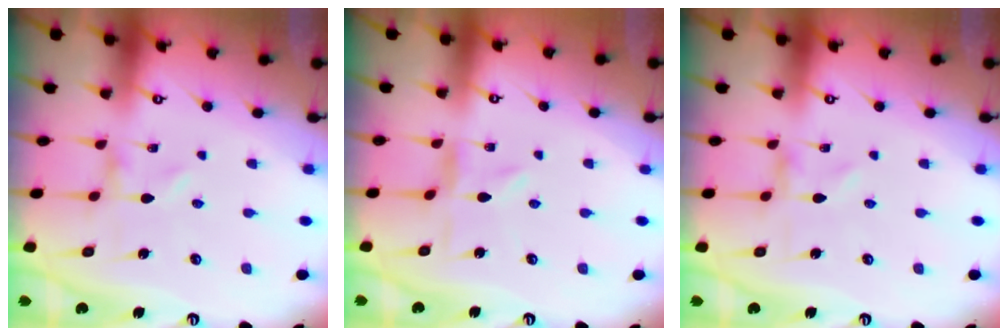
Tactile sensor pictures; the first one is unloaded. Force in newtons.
{"total": 0.8, "press": 0.8, "slide": 0.2}
{"total": 0.0}